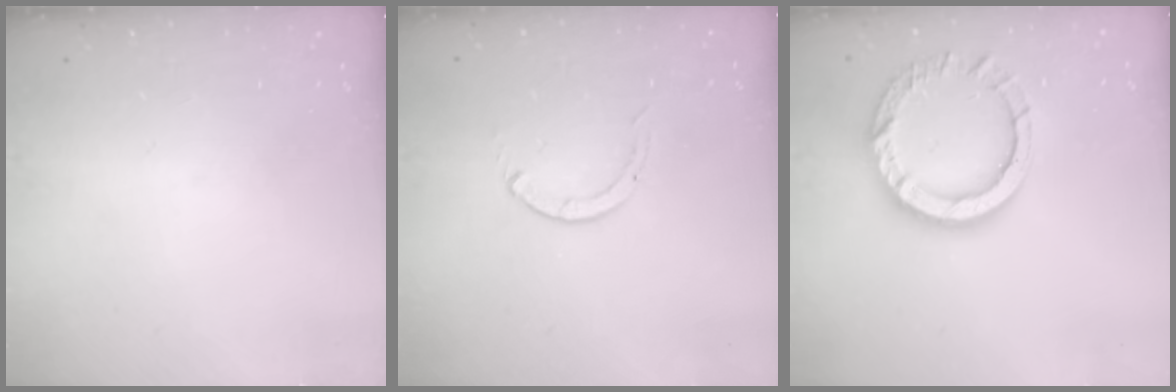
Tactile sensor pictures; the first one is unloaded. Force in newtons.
{"total": 0.0}
{"total": 12.9, "press": 12.8, "slide": 1.4}